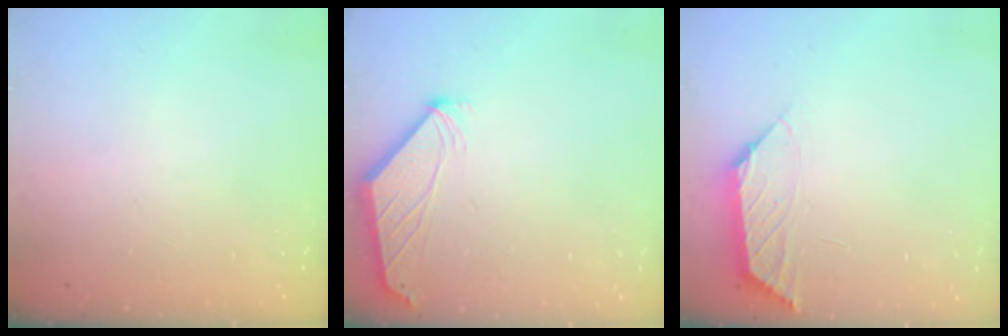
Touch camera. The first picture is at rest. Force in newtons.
{"total": 1.0, "press": 0.9, "slide": 0.3}
{"total": 1.5, "press": 1.5, "slide": 0.5}